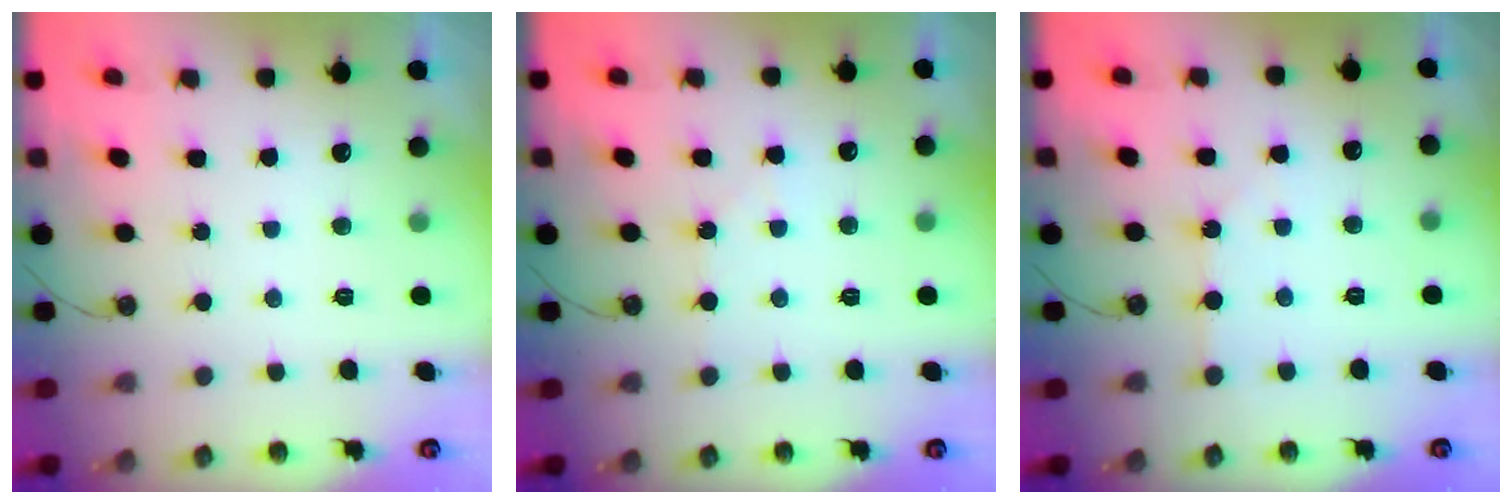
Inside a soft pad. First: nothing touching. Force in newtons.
{"total": 4.0, "press": 3.9, "slide": 0.6}
{"total": 3.4, "press": 3.4, "slide": 0.5}